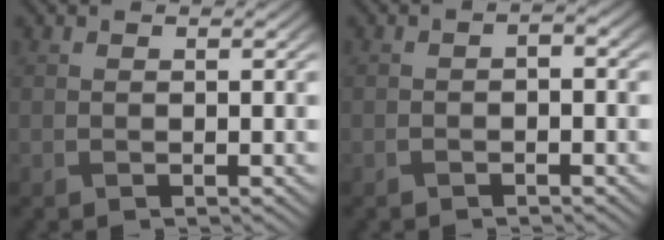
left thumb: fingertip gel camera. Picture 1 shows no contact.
{"total": 1.1, "force": [-0.5, 0.5, 0.9], "torque": [-0.015, 0.002, -0.010]}